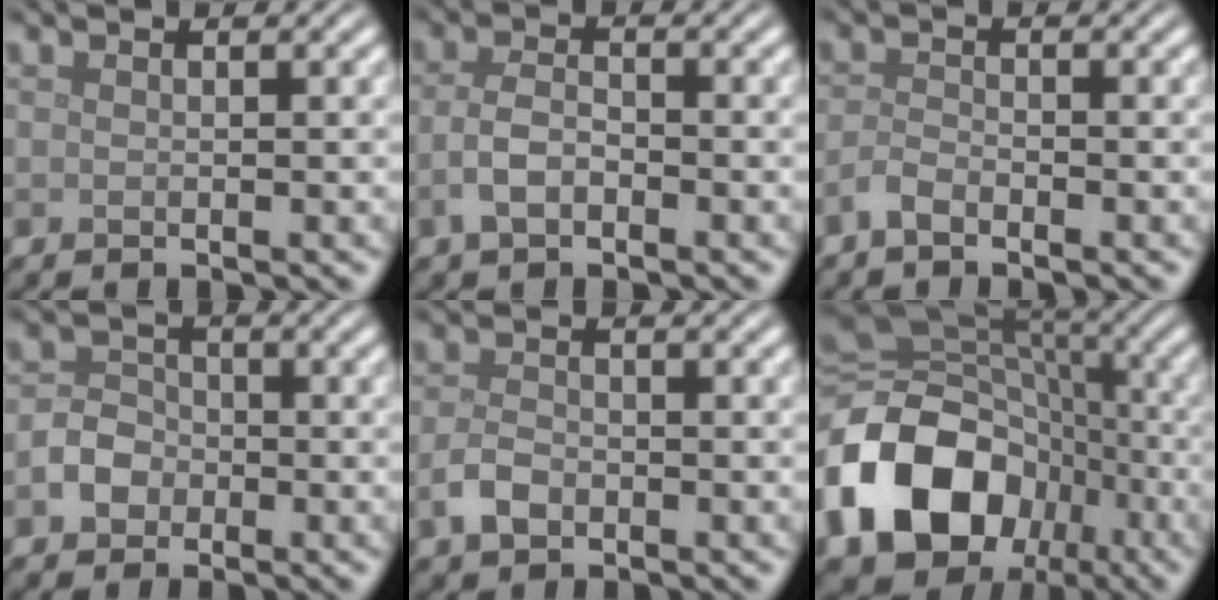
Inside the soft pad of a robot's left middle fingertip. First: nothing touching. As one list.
[{"total": 2.6, "force": [-1.1, 1.4, 1.9], "torque": [-0.041, 0.003, -0.026]}, {"total": 1.6, "force": [-1.2, 0.6, 0.9], "torque": [-0.022, 0.002, -0.030]}, {"total": 2.8, "force": [-1.1, 2.3, 1.2], "torque": [-0.014, 0.004, -0.026]}, {"total": 2.3, "force": [-1.0, 1.5, 1.4], "torque": [-0.028, 0.001, -0.025]}, {"total": 17.8, "force": [-5.7, 13.8, 9.7], "torque": [-0.227, -0.018, -0.108]}]